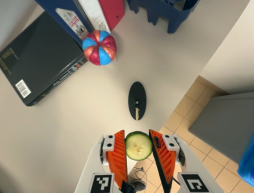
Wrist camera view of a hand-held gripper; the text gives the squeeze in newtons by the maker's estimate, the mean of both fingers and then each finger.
{"total": 8.1, "left": 7.9, "right": 8.3}